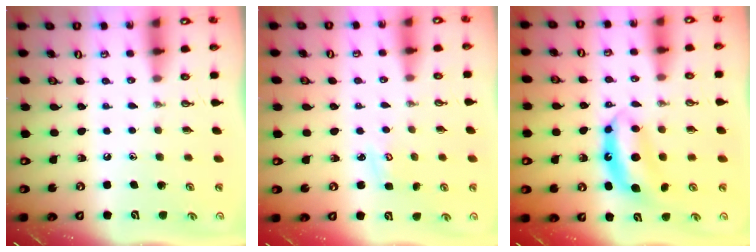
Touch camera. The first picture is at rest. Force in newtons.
{"total": 3.0, "press": 3.0, "slide": 0.3}
{"total": 7.3, "press": 7.3, "slide": 0.3}